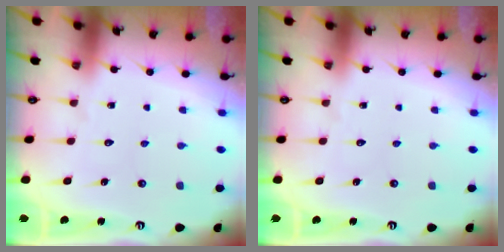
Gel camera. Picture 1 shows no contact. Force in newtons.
{"total": 0.0}